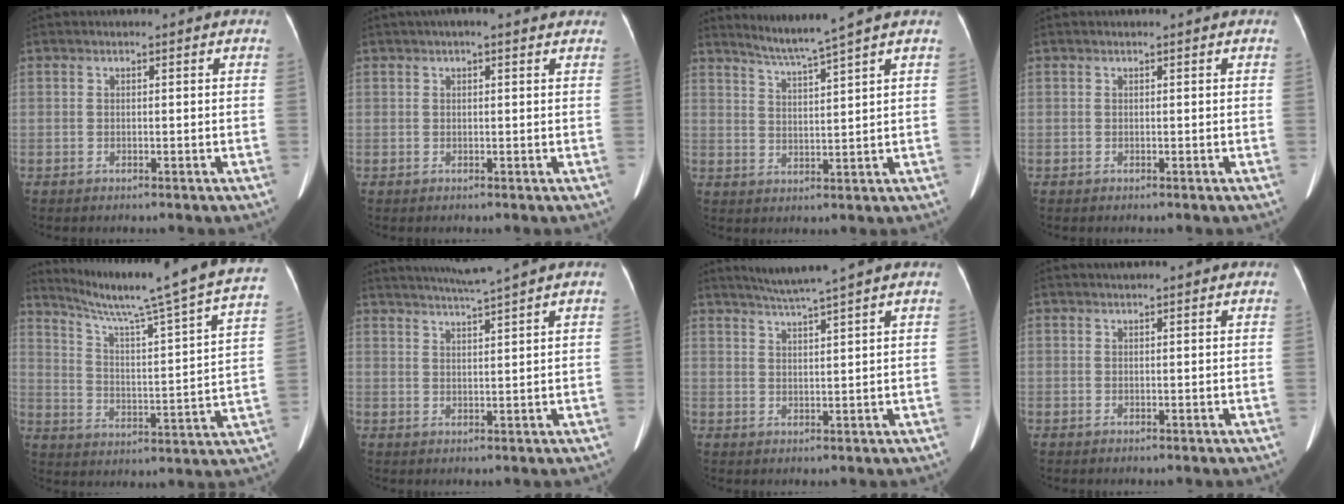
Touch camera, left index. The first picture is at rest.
{"total": 4.3, "force": [3.3, 0.9, 2.6], "torque": [-0.037, 0.032, 0.038]}
{"total": 5.3, "force": [4.5, -2.1, 2.0], "torque": [-0.042, -0.013, 0.086]}
{"total": 0.0}
{"total": 25.3, "force": [20.9, -1.1, 14.1], "torque": [-0.228, -0.048, 0.281]}
{"total": 5.3, "force": [4.5, -2.0, 2.0], "torque": [-0.035, -0.004, 0.081]}
{"total": 5.7, "force": [4.7, -1.7, 2.7], "torque": [-0.047, 0.005, 0.081]}
{"total": 1.8, "force": [1.5, 0.0, 1.0], "torque": [-0.011, 0.021, 0.021]}